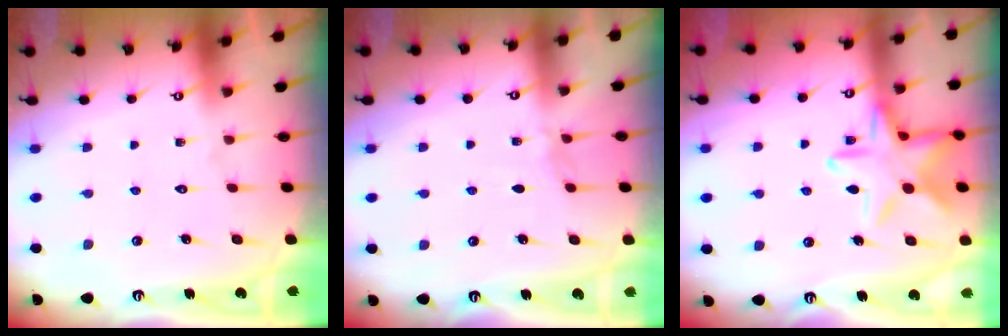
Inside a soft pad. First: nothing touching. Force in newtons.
{"total": 3.0, "press": 2.9, "slide": 0.5}
{"total": 15.6, "press": 15.6, "slide": 0.9}